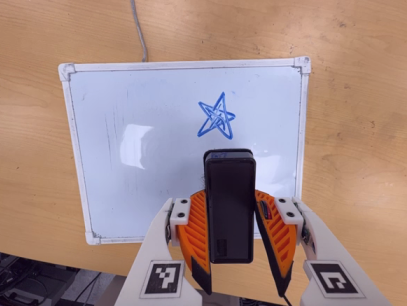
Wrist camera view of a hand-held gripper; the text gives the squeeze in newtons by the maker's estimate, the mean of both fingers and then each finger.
{"total": 4.3, "left": 3.4, "right": 5.3}